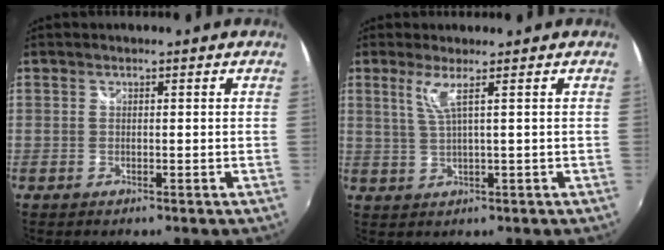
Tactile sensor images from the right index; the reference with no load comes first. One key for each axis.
{"total": 3.2, "fx": 1.4, "fy": -0.7, "fz": 2.8, "tx": -0.053, "ty": -0.006, "tz": 0.033}